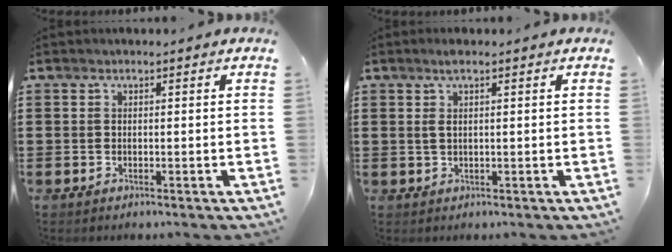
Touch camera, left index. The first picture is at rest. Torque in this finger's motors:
{"motor_torque": [0.16, -0.13, 0.04, 0.02]}